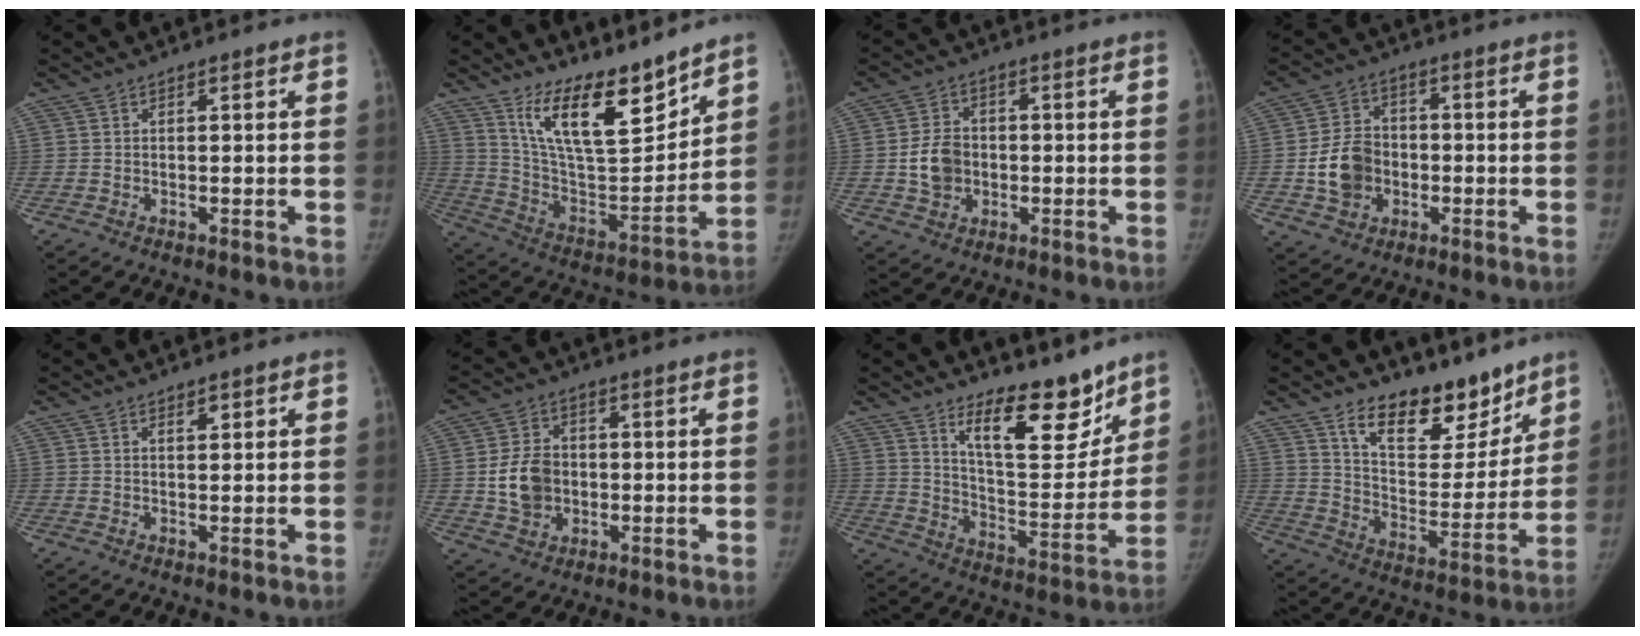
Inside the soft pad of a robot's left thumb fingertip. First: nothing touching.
{"total": 17.0, "force": [12.7, 5.4, 9.8], "torque": [-0.122, -0.089, 0.236]}
{"total": 7.3, "force": [-0.9, 5.9, 4.2], "torque": [-0.059, 0.012, -0.017]}
{"total": 10.0, "force": [-1.9, 8.2, 5.5], "torque": [-0.081, 0.018, -0.035]}
{"total": 1.3, "force": [0.8, 0.6, 0.9], "torque": [-0.007, -0.002, 0.011]}
{"total": 9.0, "force": [-0.7, 7.2, 5.3], "torque": [-0.078, 0.010, -0.010]}
{"total": 15.0, "force": [10.8, 5.5, 8.8], "torque": [-0.086, -0.094, 0.181]}
{"total": 16.1, "force": [11.8, 7.8, 7.7], "torque": [-0.059, -0.089, 0.196]}